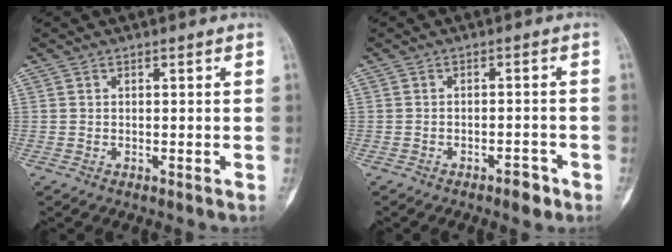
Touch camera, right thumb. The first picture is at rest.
{"total": 2.8, "force": [-1.9, 1.1, 1.6], "torque": [-0.017, 0.013, -0.027]}